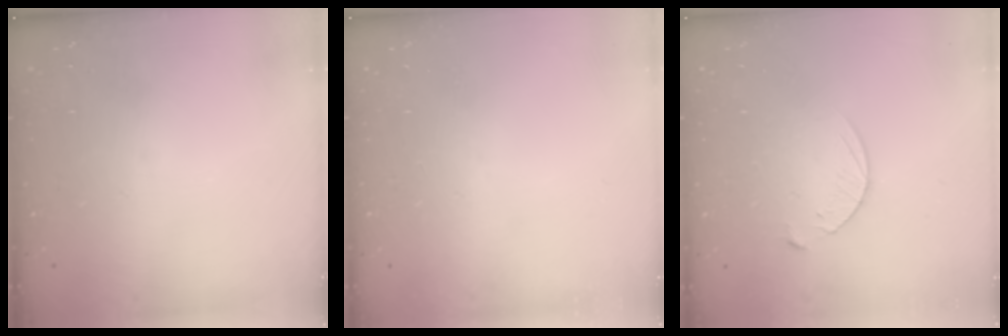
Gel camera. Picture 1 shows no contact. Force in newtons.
{"total": 0.0}
{"total": 5.4, "press": 5.4, "slide": 0.5}